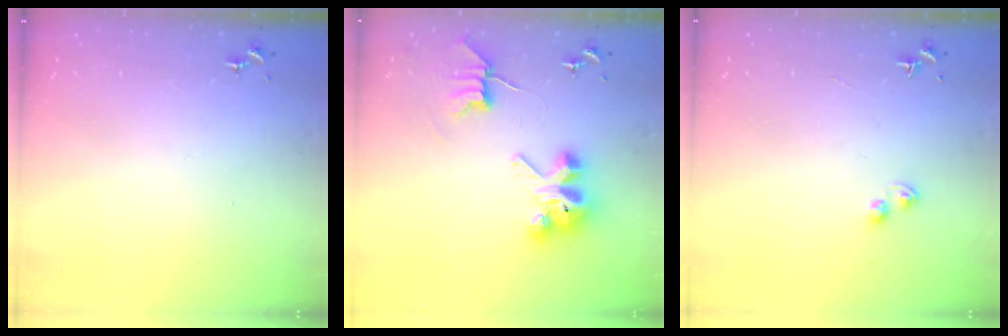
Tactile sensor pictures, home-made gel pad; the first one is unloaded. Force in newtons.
{"total": 8.4, "press": 8.3, "slide": 0.7}
{"total": 3.2, "press": 3.1, "slide": 0.5}